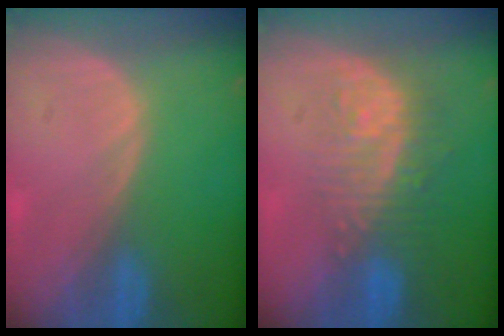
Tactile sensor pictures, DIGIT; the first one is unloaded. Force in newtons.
{"total": 9.0, "press": 8.1, "slide": 3.9}